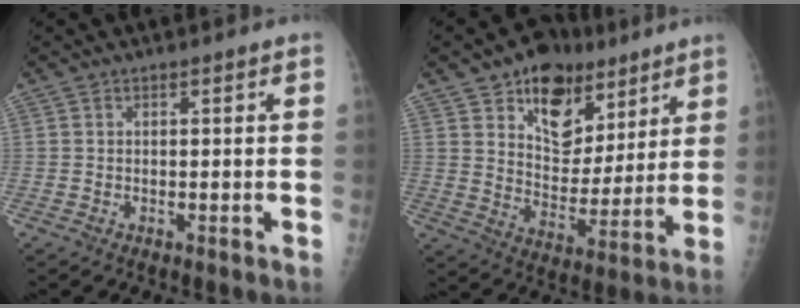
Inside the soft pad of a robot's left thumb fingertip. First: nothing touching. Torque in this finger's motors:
{"motor_torque": [0.18, 0.39, 0.04, -0.34, 0.13]}